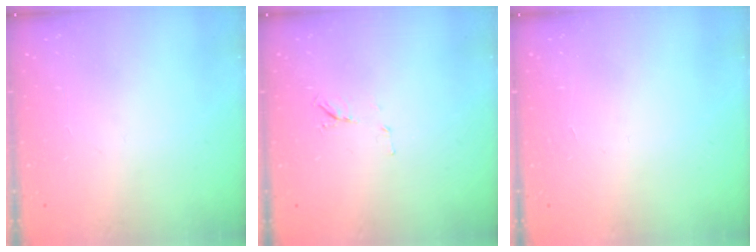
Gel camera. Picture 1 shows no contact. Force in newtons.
{"total": 5.4, "press": 5.2, "slide": 1.3}
{"total": 1.7, "press": 1.7, "slide": 0.1}